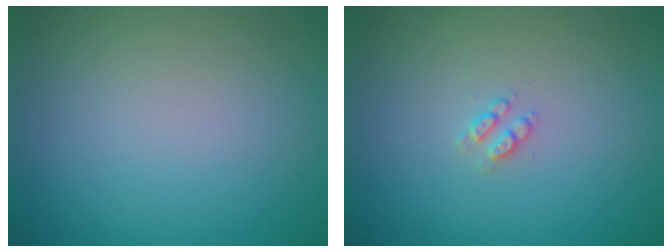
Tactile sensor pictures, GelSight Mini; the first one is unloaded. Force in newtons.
{"total": 1.2, "press": 1.1, "slide": 0.3}